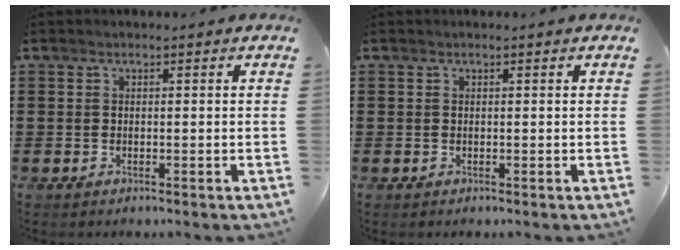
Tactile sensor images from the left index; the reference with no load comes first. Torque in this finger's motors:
{"motor_torque": [0.06, 0.07, 0.03, 0.00]}